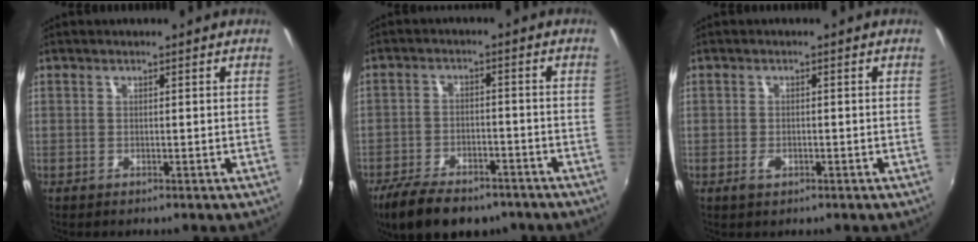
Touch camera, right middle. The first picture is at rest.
{"total": 14.0, "force": [-10.4, 6.0, 7.3], "torque": [-0.165, -0.021, -0.165]}
{"total": 1.9, "force": [-0.9, 1.2, 1.1], "torque": [-0.022, -0.003, -0.017]}